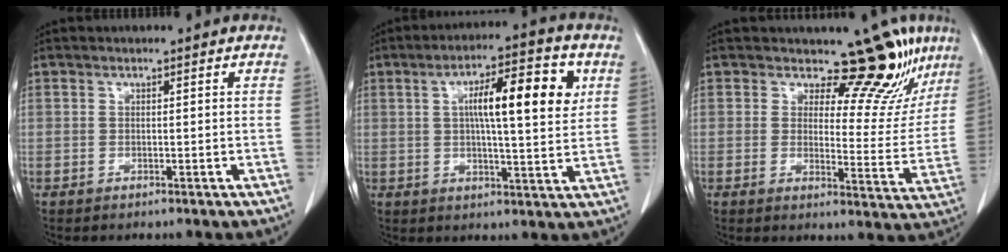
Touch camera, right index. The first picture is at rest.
{"total": 12.4, "force": [3.6, 2.3, 11.6], "torque": [-0.178, 0.018, 0.049]}
{"total": 11.8, "force": [9.5, 3.9, 5.7], "torque": [-0.051, -0.032, 0.104]}